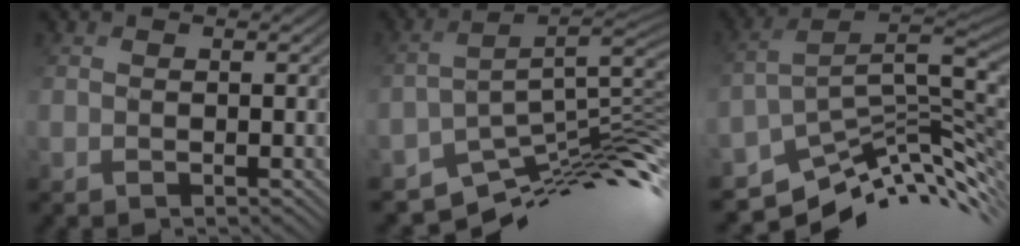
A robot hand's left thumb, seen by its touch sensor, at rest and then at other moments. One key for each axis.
{"total": 11.1, "fx": -7.3, "fy": 2.5, "fz": 7.9, "tx": -0.119, "ty": -0.003, "tz": -0.122}
{"total": 11.4, "fx": -6.5, "fy": 3.3, "fz": 8.8, "tx": -0.151, "ty": -0.003, "tz": -0.109}